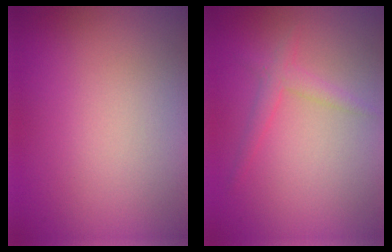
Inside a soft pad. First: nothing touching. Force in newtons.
{"total": 1.6, "press": 1.6, "slide": 0.2}